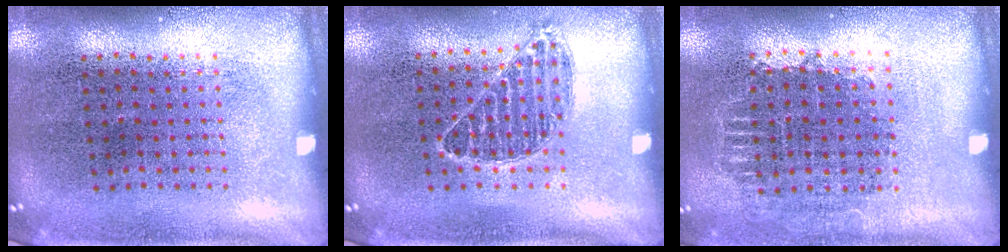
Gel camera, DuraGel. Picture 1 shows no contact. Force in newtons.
{"total": 0.6, "press": 0.6, "slide": 0.1}
{"total": 0.8, "press": 0.7, "slide": 0.3}